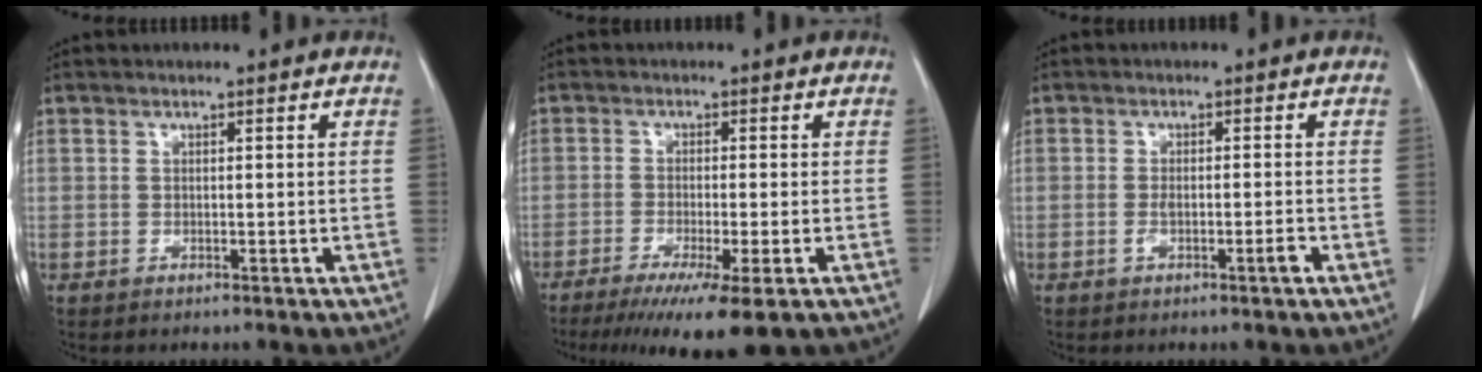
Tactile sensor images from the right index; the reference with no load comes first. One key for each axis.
{"total": 9.8, "fx": -6.4, "fy": 0.4, "fz": 7.5, "tx": -0.112, "ty": -0.025, "tz": -0.098}
{"total": 2.6, "fx": -1.2, "fy": 0.3, "fz": 2.3, "tx": -0.044, "ty": 0.000, "tz": -0.018}